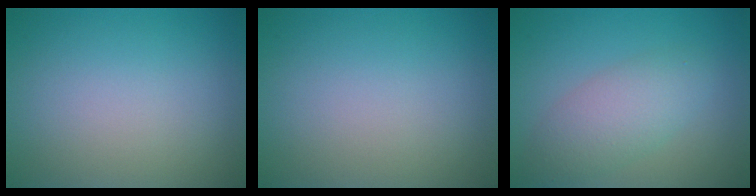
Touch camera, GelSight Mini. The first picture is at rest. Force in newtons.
{"total": 0.0}
{"total": 3.8, "press": 3.8, "slide": 0.1}